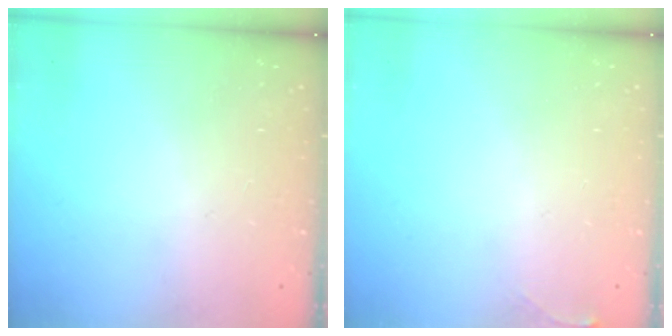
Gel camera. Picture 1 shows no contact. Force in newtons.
{"total": 4.0, "press": 3.9, "slide": 0.6}